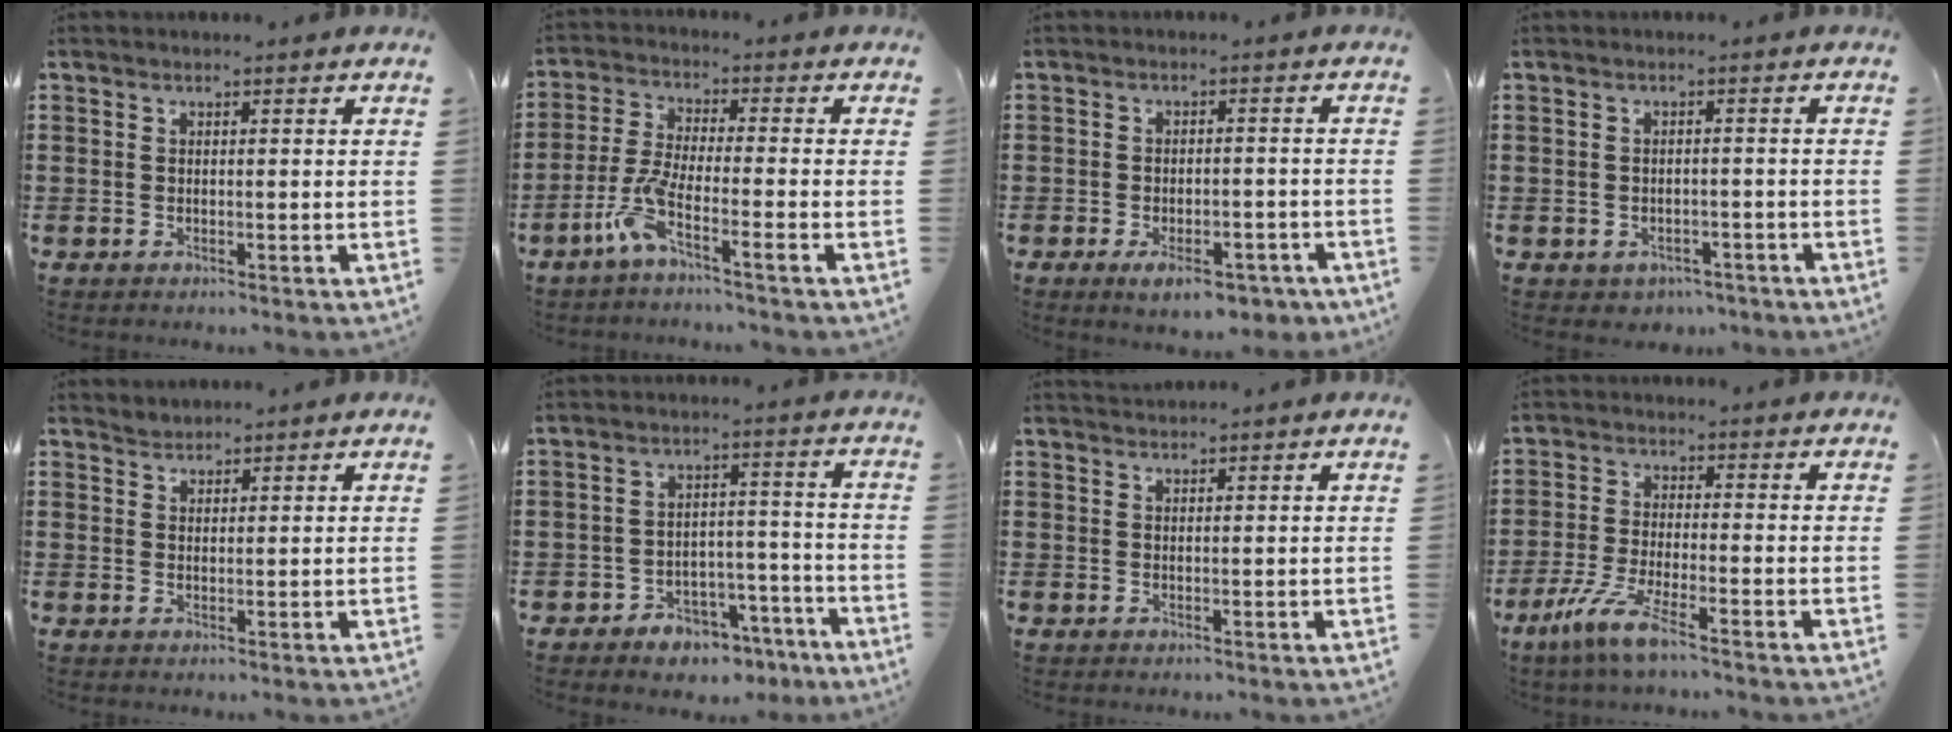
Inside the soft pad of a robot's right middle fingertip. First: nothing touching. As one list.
[{"total": 5.9, "force": [-3.8, 0.6, 4.5], "torque": [-0.110, -0.010, -0.077]}, {"total": 5.1, "force": [-3.7, 1.7, 3.0], "torque": [-0.057, 0.000, -0.069]}, {"total": 1.3, "force": [-1.0, 0.8, -0.1], "torque": [-0.004, 0.000, -0.024]}, {"total": 1.4, "force": [1.3, 0.3, -0.4], "torque": [0.003, 0.000, 0.027]}, {"total": 4.4, "force": [-3.9, 1.8, 0.8], "torque": [-0.016, 0.018, -0.078]}, {"total": 1.0, "force": [1.0, 0.1, 0.0], "torque": [-0.003, -0.002, 0.021]}, {"total": 6.2, "force": [-4.0, 0.4, 4.7], "torque": [-0.109, -0.018, -0.078]}]